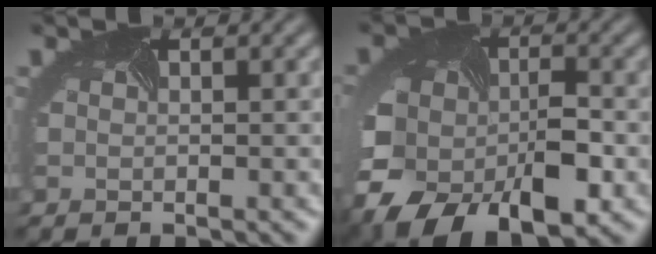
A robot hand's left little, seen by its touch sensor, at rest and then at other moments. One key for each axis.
{"total": 11.6, "fx": -4.3, "fy": 7.6, "fz": 7.6, "tx": -0.145, "ty": -0.040, "tz": -0.062}